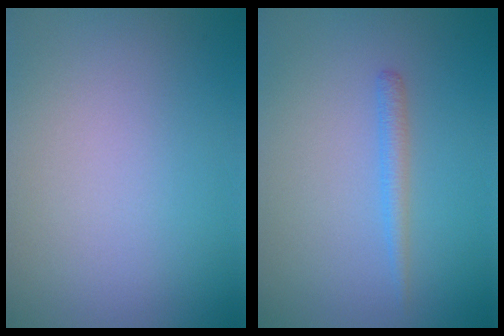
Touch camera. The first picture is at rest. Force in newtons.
{"total": 1.3, "press": 1.3, "slide": 0.1}